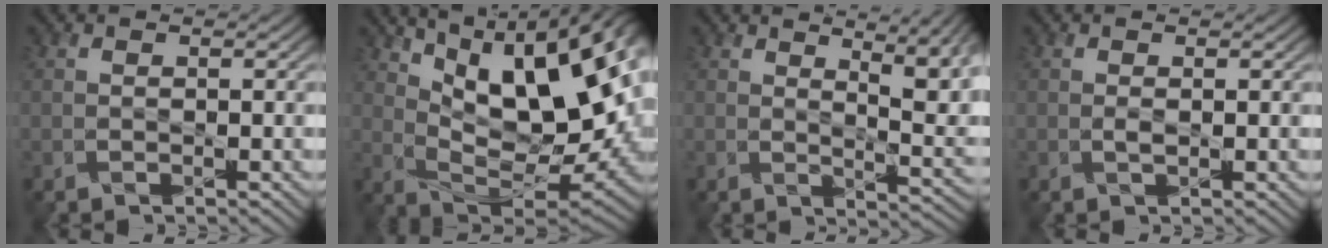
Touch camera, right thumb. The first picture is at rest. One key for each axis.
{"total": 18.2, "fx": 6.6, "fy": 7.4, "fz": 15.2, "tx": -0.250, "ty": 0.020, "tz": 0.110}
{"total": 10.5, "fx": 5.2, "fy": 3.3, "fz": 8.5, "tx": -0.119, "ty": 0.009, "tz": 0.073}
{"total": 0.5, "fx": 0.0, "fy": 0.1, "fz": 0.5, "tx": -0.011, "ty": -0.003, "tz": -0.002}